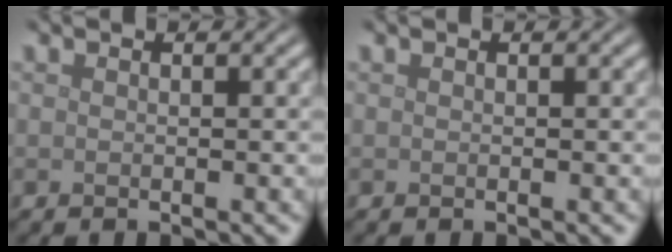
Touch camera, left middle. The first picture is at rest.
{"total": 0.0}